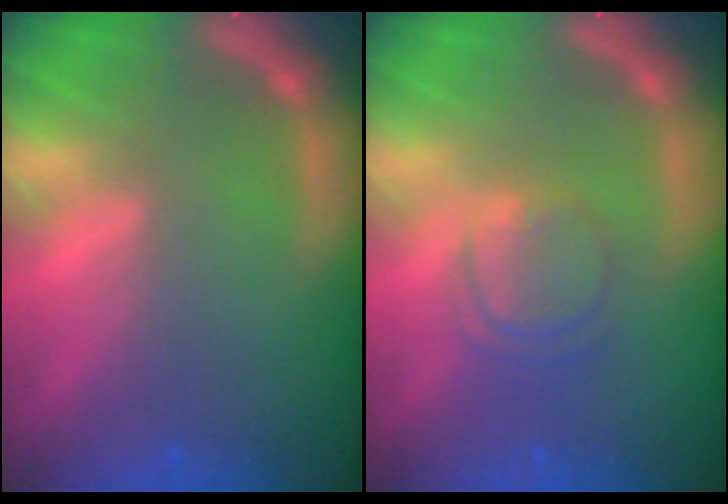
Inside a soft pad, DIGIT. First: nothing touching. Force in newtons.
{"total": 3.5}